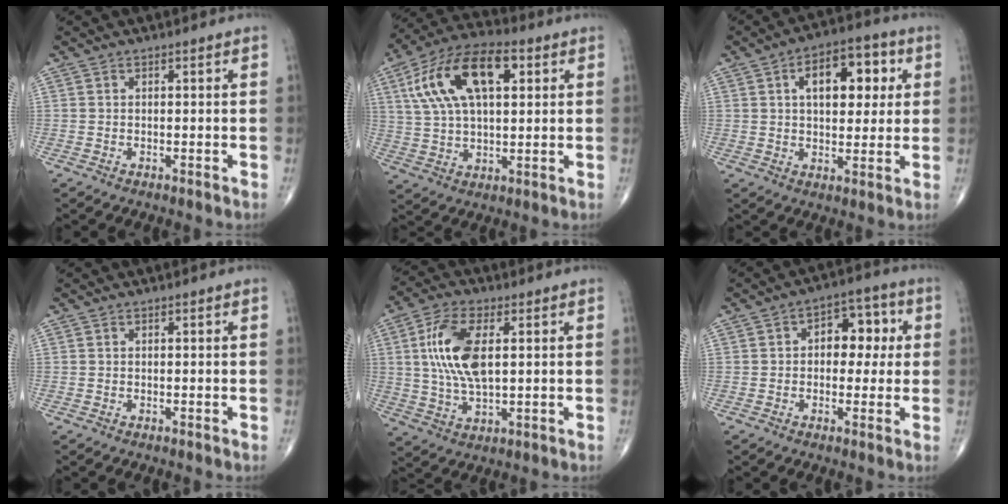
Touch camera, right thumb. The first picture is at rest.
{"total": 17.7, "force": [5.7, 8.7, 14.3], "torque": [-0.261, 0.016, 0.100]}
{"total": 12.9, "force": [3.6, 7.0, 10.2], "torque": [-0.112, 0.009, 0.050]}
{"total": 0.0}
{"total": 12.4, "force": [2.3, 5.7, 10.8], "torque": [-0.222, -0.001, 0.045]}
{"total": 8.6, "force": [1.2, 5.6, 6.4], "torque": [-0.044, 0.021, 0.010]}